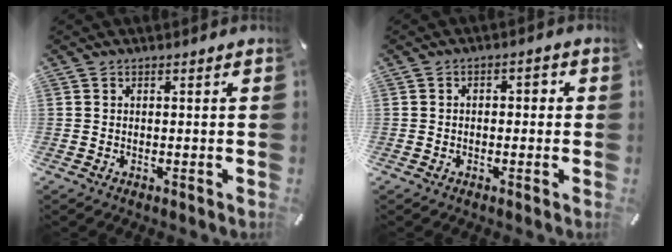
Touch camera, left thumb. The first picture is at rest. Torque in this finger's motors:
{"motor_torque": [-0.01, -0.13, -0.21, 0.15, 0.01]}